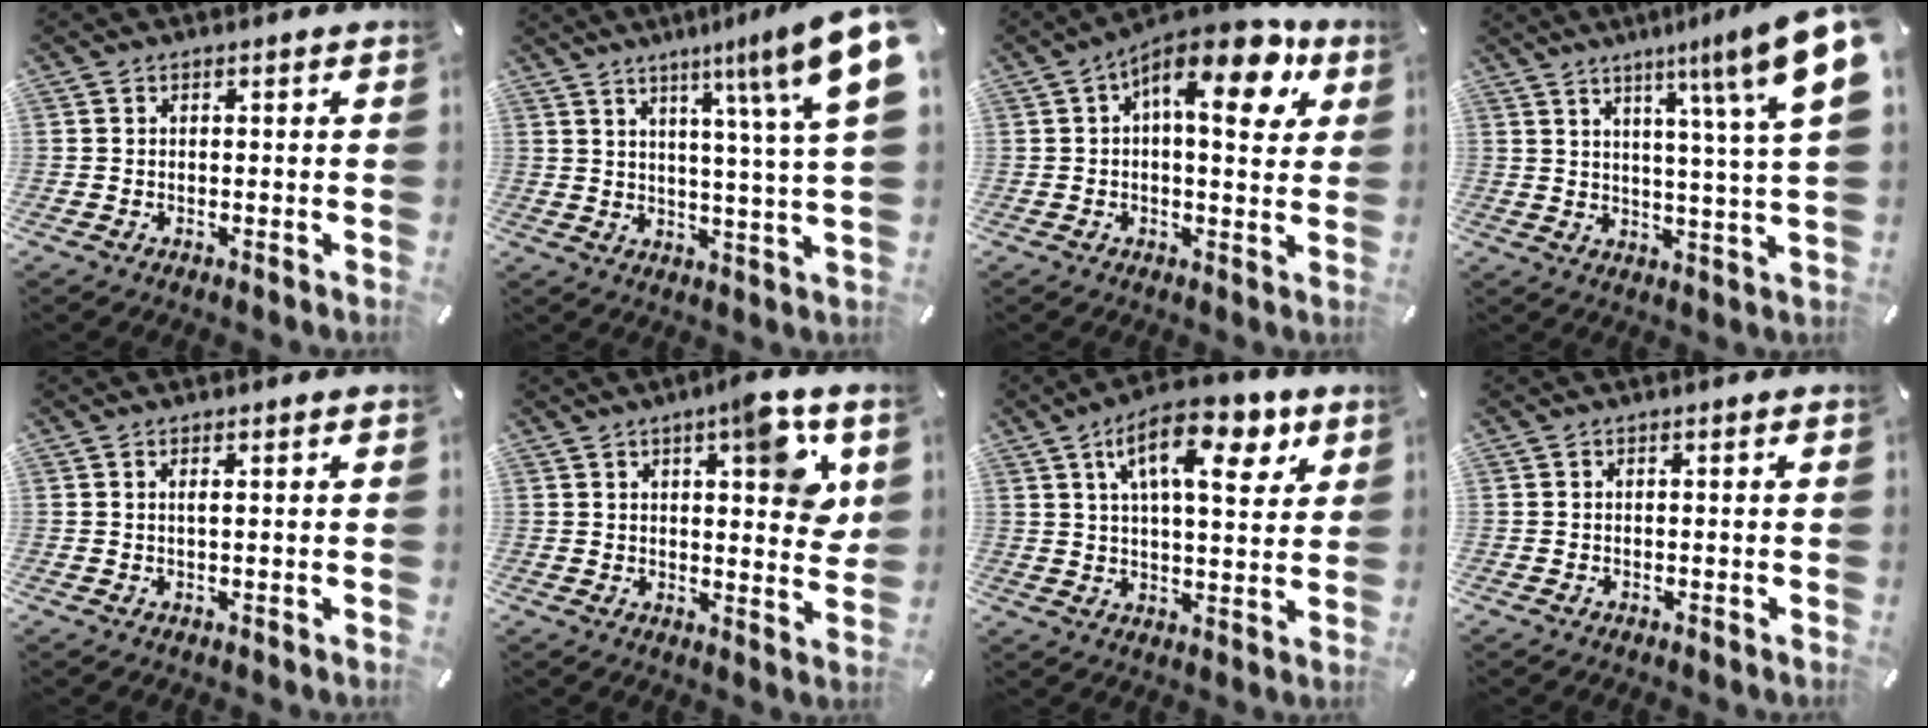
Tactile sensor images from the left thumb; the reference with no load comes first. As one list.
[{"total": 16.8, "force": [7.9, 1.7, 14.7], "torque": [-0.221, -0.044, 0.113]}, {"total": 14.3, "force": [5.8, 5.8, 11.7], "torque": [-0.162, -0.029, 0.091]}, {"total": 16.0, "force": [8.0, 1.4, 13.8], "torque": [-0.207, -0.044, 0.115]}, {"total": 1.2, "force": [0.5, 0.1, 1.2], "torque": [-0.024, -0.001, 0.008]}, {"total": 11.1, "force": [5.7, 3.3, 8.9], "torque": [-0.099, -0.039, 0.085]}, {"total": 16.4, "force": [8.1, 6.9, 12.6], "torque": [-0.193, -0.020, 0.127]}, {"total": 0.0}]